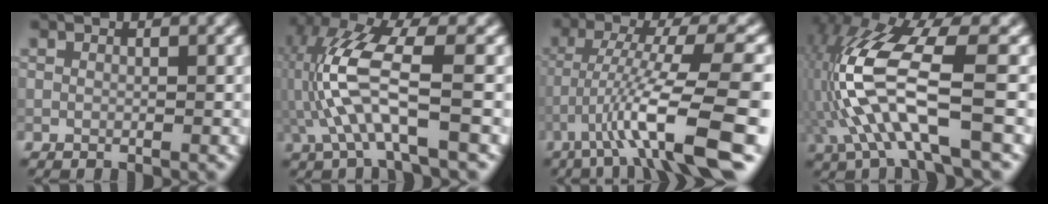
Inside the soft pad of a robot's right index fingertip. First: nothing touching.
{"total": 7.5, "force": [-1.2, 1.9, 7.2], "torque": [-0.176, 0.015, -0.021]}
{"total": 10.9, "force": [-4.9, 1.7, 9.6], "torque": [-0.156, 0.015, -0.078]}
{"total": 10.6, "force": [-2.0, 3.5, 9.8], "torque": [-0.215, 0.011, -0.039]}